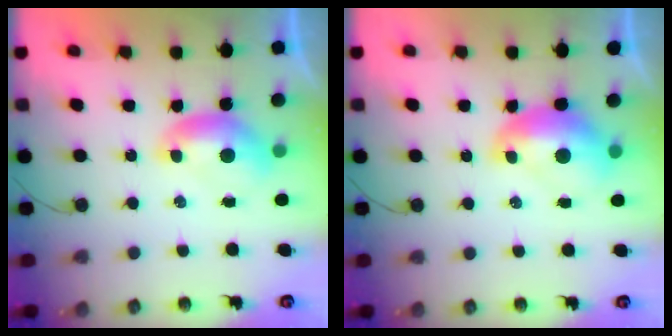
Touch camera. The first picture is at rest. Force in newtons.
{"total": 2.4, "press": 2.3, "slide": 0.7}